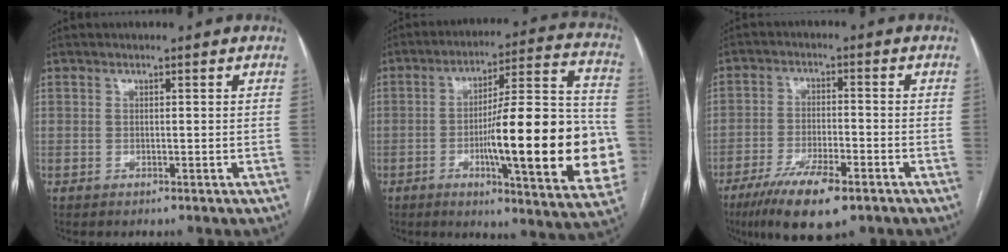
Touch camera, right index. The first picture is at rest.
{"total": 24.9, "force": [-5.0, 3.4, 24.1], "torque": [-0.290, 0.010, -0.065]}
{"total": 10.9, "force": [-7.0, 2.6, 8.0], "torque": [-0.141, -0.019, -0.115]}